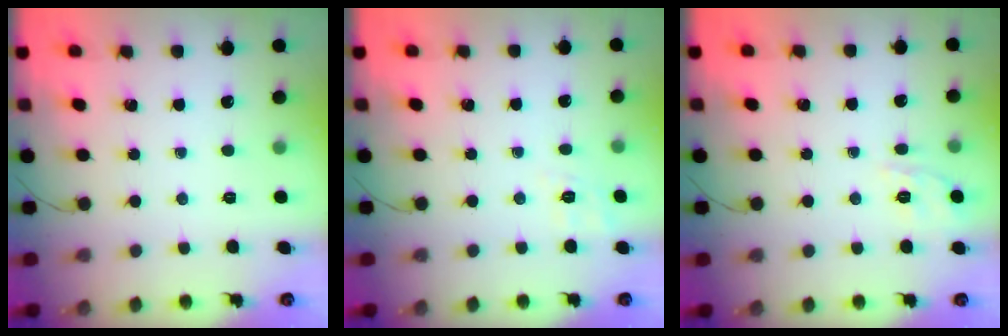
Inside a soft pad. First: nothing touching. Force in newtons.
{"total": 2.0, "press": 0.1, "slide": 2.0}
{"total": 2.3, "press": 2.0, "slide": 1.3}